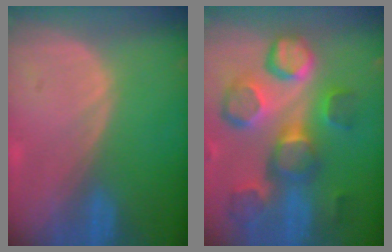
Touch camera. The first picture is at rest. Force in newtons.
{"total": 12.4, "press": 11.1, "slide": 5.6}